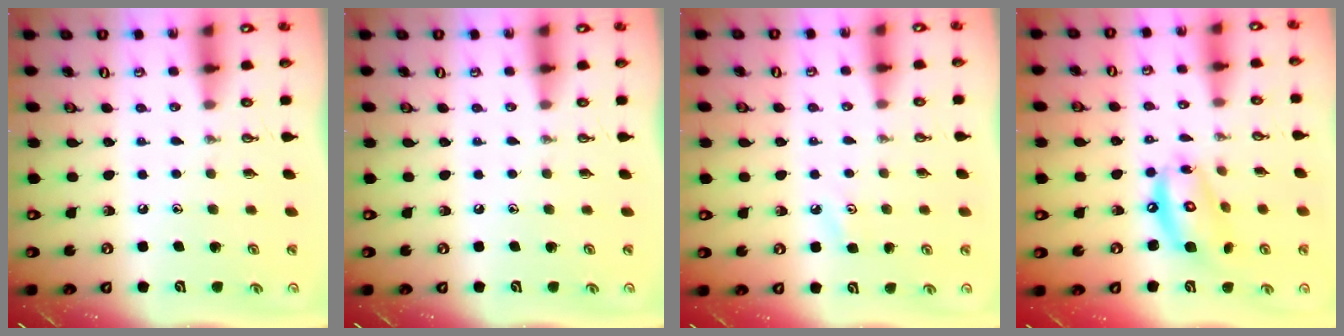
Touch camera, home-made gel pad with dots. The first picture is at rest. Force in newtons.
{"total": 0.0}
{"total": 3.2, "press": 3.2, "slide": 0.4}
{"total": 12.6, "press": 12.5, "slide": 1.1}